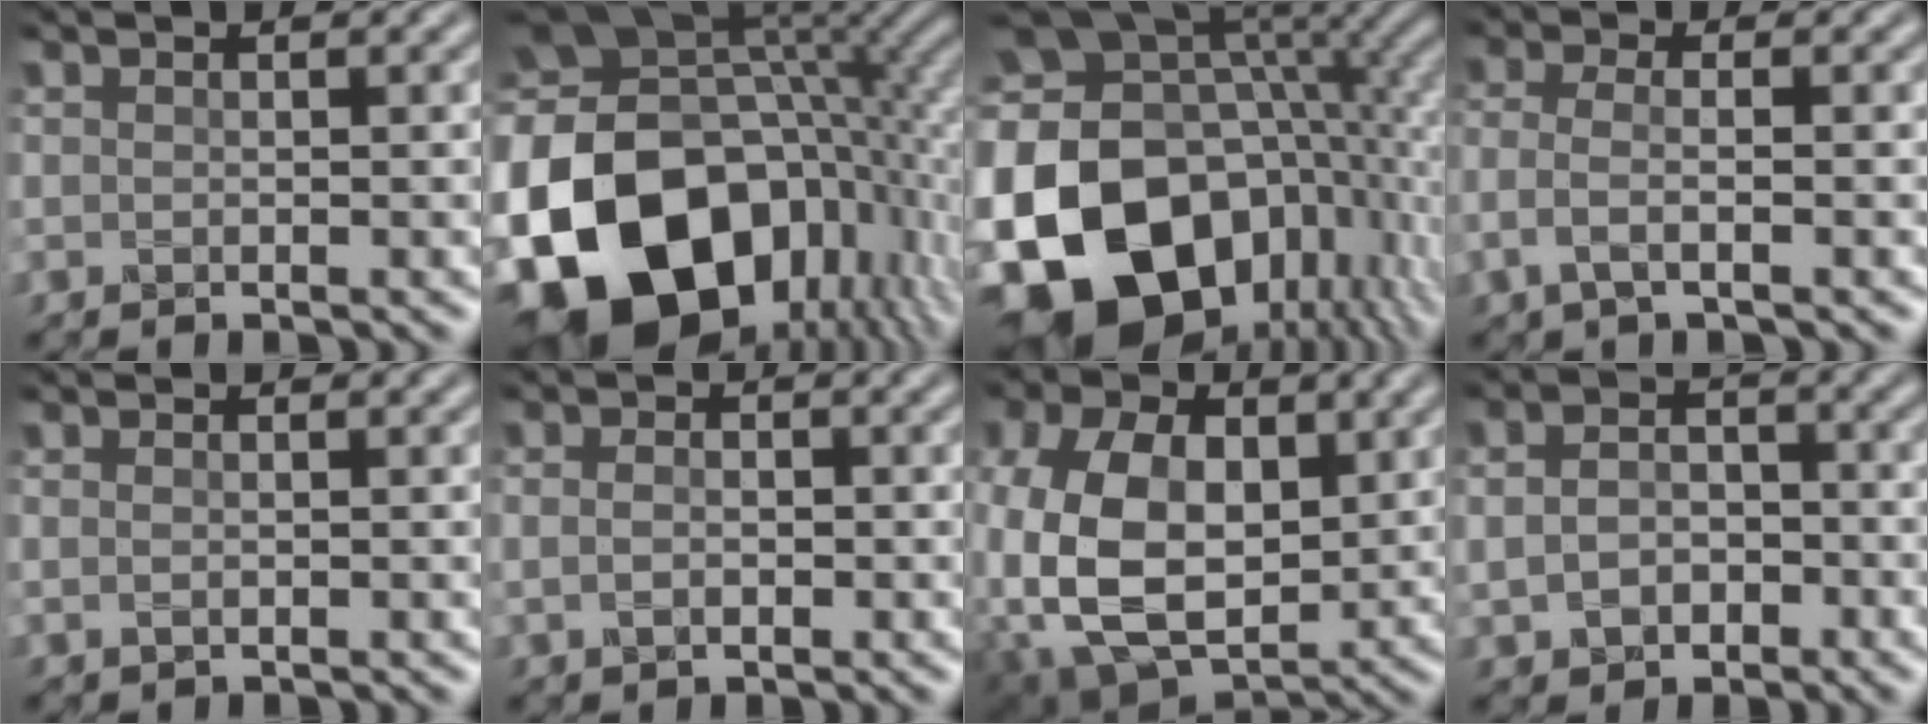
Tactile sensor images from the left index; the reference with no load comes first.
{"total": 21.0, "force": [-6.2, 15.1, 13.2], "torque": [-0.295, -0.034, -0.093]}
{"total": 21.4, "force": [-4.3, 16.2, 13.3], "torque": [-0.282, -0.024, -0.065]}
{"total": 2.6, "force": [-0.9, 0.8, 2.3], "torque": [-0.053, 0.002, -0.029]}
{"total": 0.7, "force": [0.0, 0.4, 0.6], "torque": [-0.014, -0.001, 0.000]}
{"total": 1.9, "force": [-0.1, 1.3, 1.3], "torque": [-0.021, 0.003, -0.006]}
{"total": 10.2, "force": [0.2, 7.0, 7.4], "torque": [-0.163, 0.003, 0.000]}
{"total": 3.5, "force": [-0.6, 2.7, 2.2], "torque": [-0.048, -0.001, -0.014]}